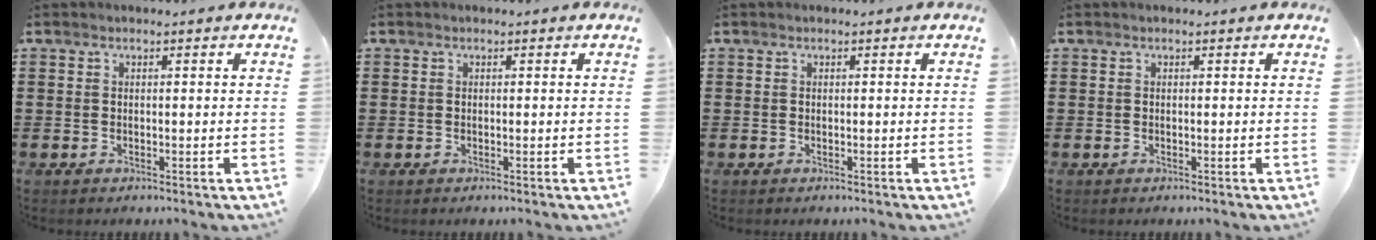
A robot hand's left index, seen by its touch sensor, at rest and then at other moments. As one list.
[{"total": 0.0}, {"total": 0.0}, {"total": 0.0}]